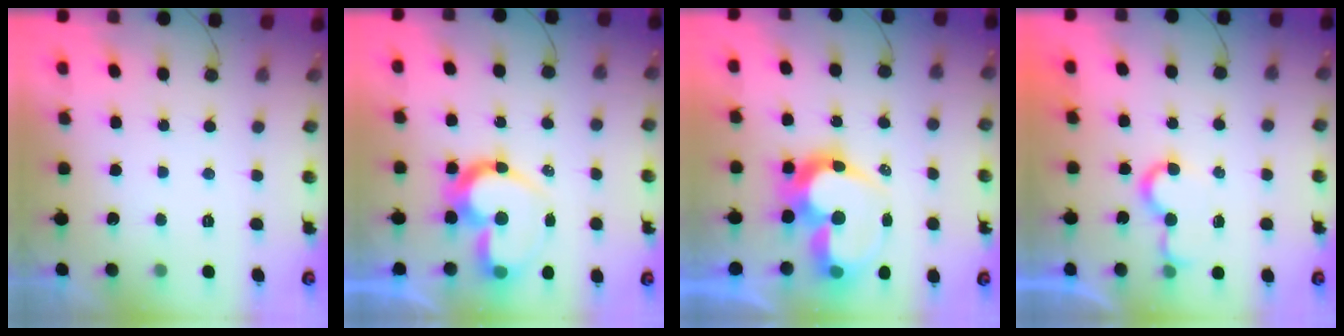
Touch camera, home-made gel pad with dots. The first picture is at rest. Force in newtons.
{"total": 15.8, "press": 15.7, "slide": 1.3}
{"total": 14.6, "press": 14.5, "slide": 1.6}
{"total": 5.6, "press": 5.6, "slide": 0.5}